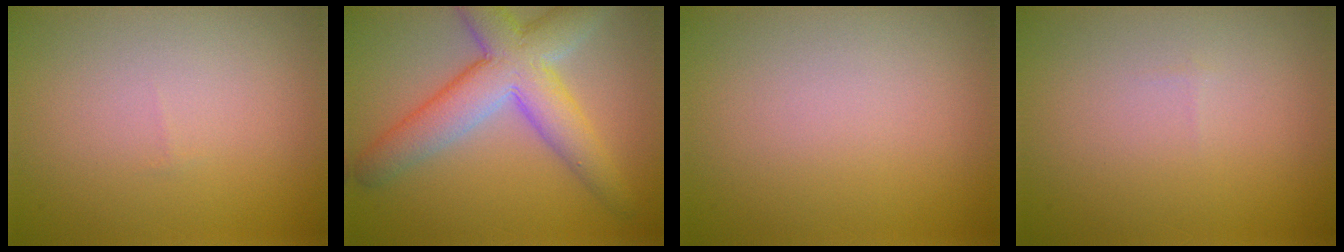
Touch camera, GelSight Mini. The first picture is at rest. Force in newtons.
{"total": 7.5, "press": 7.5, "slide": 0.6}
{"total": 0.0}
{"total": 0.0}